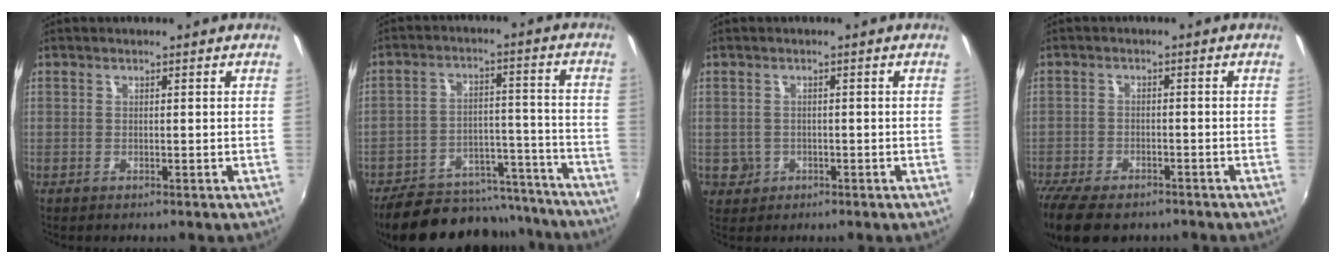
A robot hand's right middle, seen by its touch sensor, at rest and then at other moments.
{"total": 22.7, "force": [-19.8, 8.2, 7.6], "torque": [-0.149, 0.035, -0.251]}
{"total": 3.3, "force": [-0.7, 3.2, 0.8], "torque": [-0.022, -0.001, -0.005]}
{"total": 11.1, "force": [-8.7, 4.4, 5.4], "torque": [-0.137, -0.037, -0.149]}